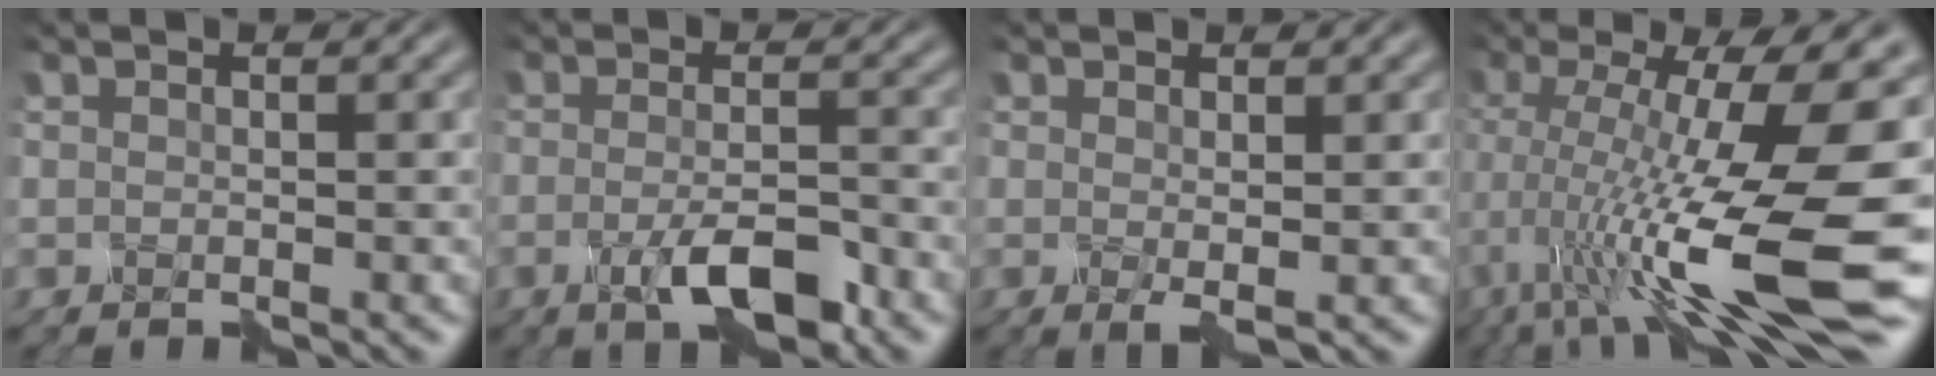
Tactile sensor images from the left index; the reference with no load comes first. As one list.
[{"total": 4.4, "force": [-2.5, 1.2, 3.5], "torque": [-0.070, -0.005, -0.042]}, {"total": 1.2, "force": [0.3, 0.3, 1.1], "torque": [-0.023, -0.009, 0.009]}, {"total": 15.4, "force": [-3.2, 4.2, 14.4], "torque": [-0.262, 0.002, -0.052]}]